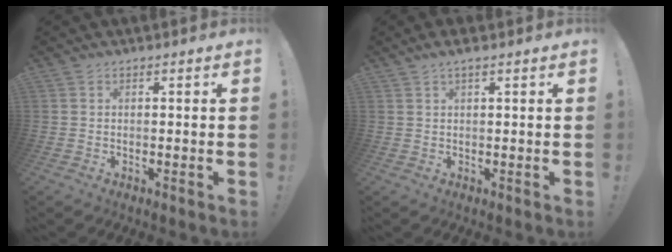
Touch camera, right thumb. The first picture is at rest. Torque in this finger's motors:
{"motor_torque": [0.00, 0.00, 0.21, -0.01, 0.00]}